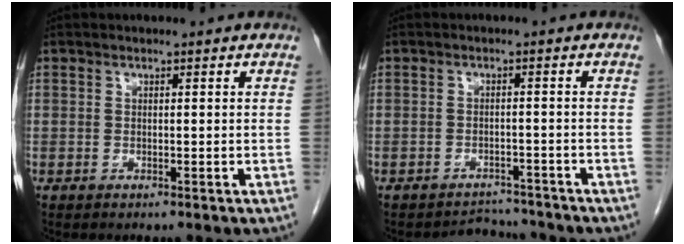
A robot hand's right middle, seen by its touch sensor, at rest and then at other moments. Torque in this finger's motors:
{"motor_torque": [-0.35, -0.38, -0.08, -0.01]}